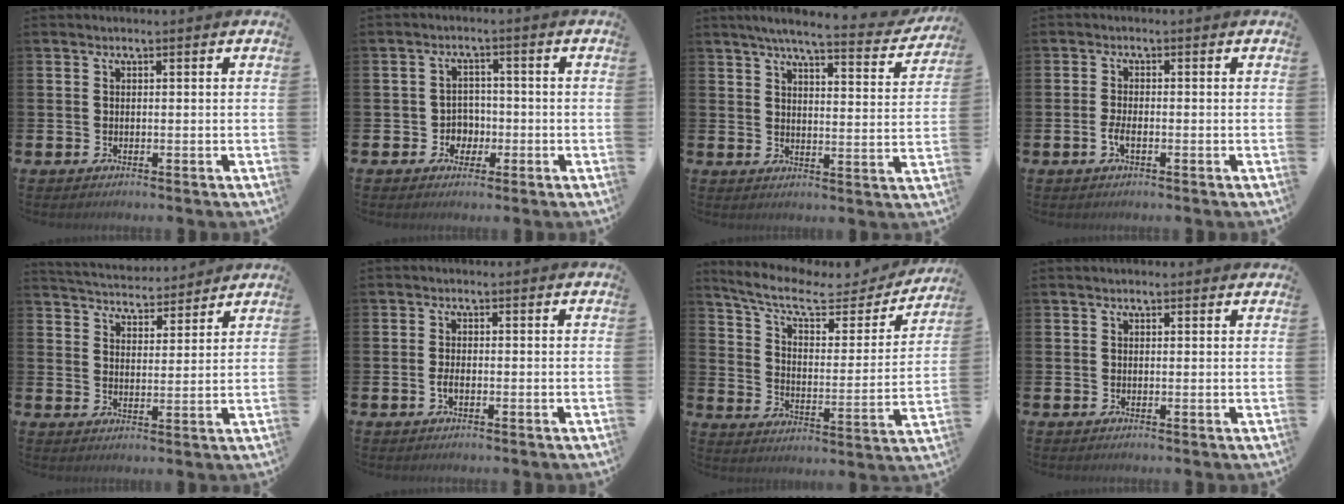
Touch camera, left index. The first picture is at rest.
{"total": 3.0, "force": [-0.9, 2.8, 0.7], "torque": [-0.011, -0.003, -0.028]}
{"total": 5.8, "force": [5.2, 0.4, 2.6], "torque": [-0.053, -0.033, 0.082]}
{"total": 1.9, "force": [-0.7, 0.7, 1.6], "torque": [-0.025, -0.001, -0.015]}
{"total": 4.8, "force": [4.7, 0.8, -0.1], "torque": [-0.010, -0.035, 0.082]}
{"total": 1.3, "force": [-0.4, 0.6, 1.1], "torque": [-0.023, 0.002, -0.008]}
{"total": 9.5, "force": [7.7, 3.2, 4.6], "torque": [-0.107, -0.048, 0.125]}
{"total": 0.8, "force": [0.7, 0.2, 0.3], "torque": [-0.001, 0.001, 0.012]}